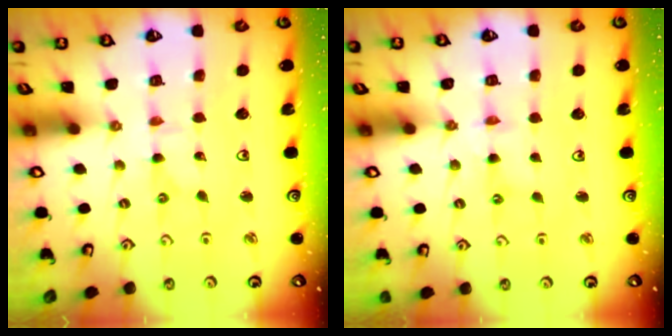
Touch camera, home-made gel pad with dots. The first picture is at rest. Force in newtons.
{"total": 2.1, "press": 2.1, "slide": 0.3}